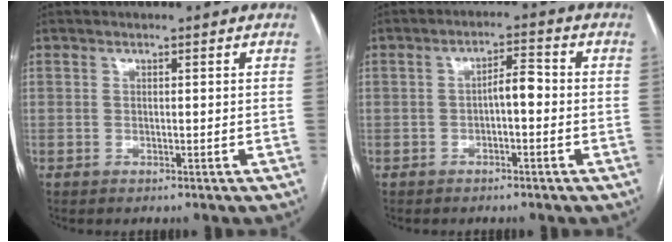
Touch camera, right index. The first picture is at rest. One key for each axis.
{"total": 3.7, "fx": -0.6, "fy": 1.2, "fz": 3.5, "tx": -0.057, "ty": 0.015, "tz": -0.009}